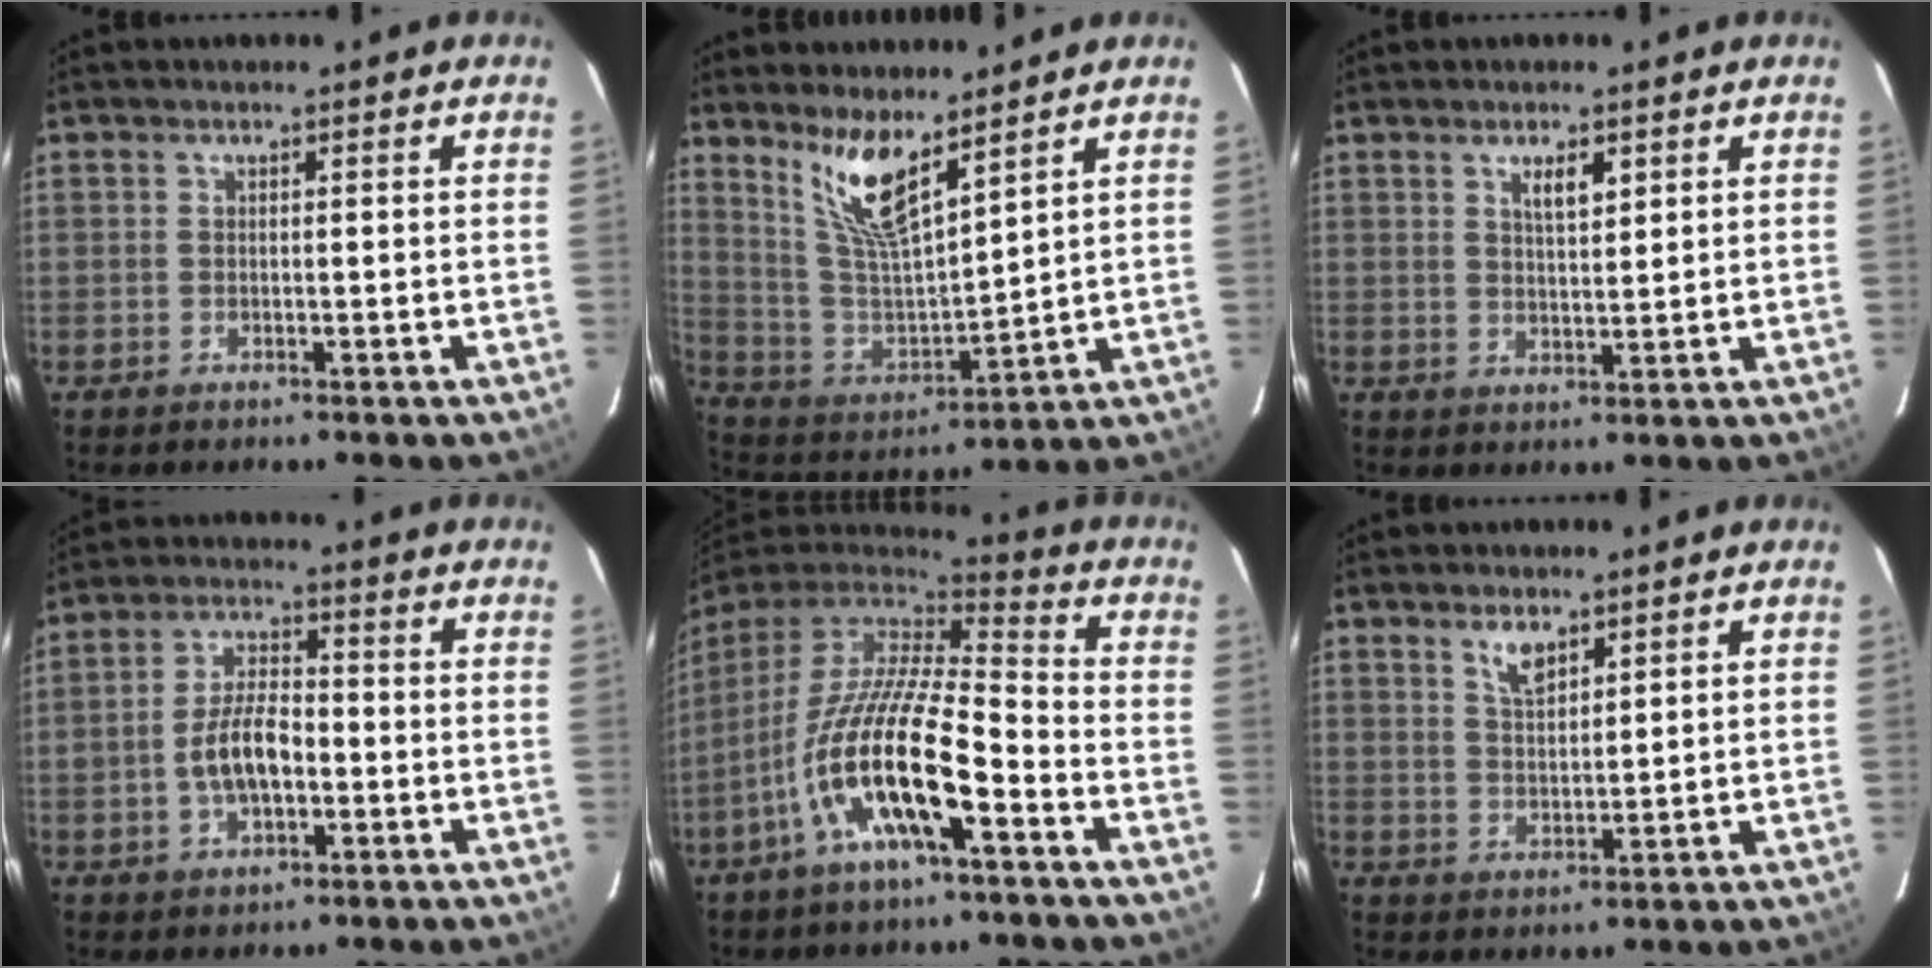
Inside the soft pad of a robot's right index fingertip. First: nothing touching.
{"total": 10.9, "force": [7.7, 2.3, 7.3], "torque": [-0.142, -0.010, 0.163]}
{"total": 3.6, "force": [1.8, 1.3, 2.8], "torque": [-0.045, 0.002, 0.033]}
{"total": 8.1, "force": [-2.0, 4.1, 6.7], "torque": [-0.133, 0.012, -0.031]}
{"total": 18.3, "force": [-8.1, 4.8, 15.7], "torque": [-0.293, -0.029, -0.159]}
{"total": 4.1, "force": [2.8, 1.7, 2.5], "torque": [-0.044, 0.001, 0.052]}